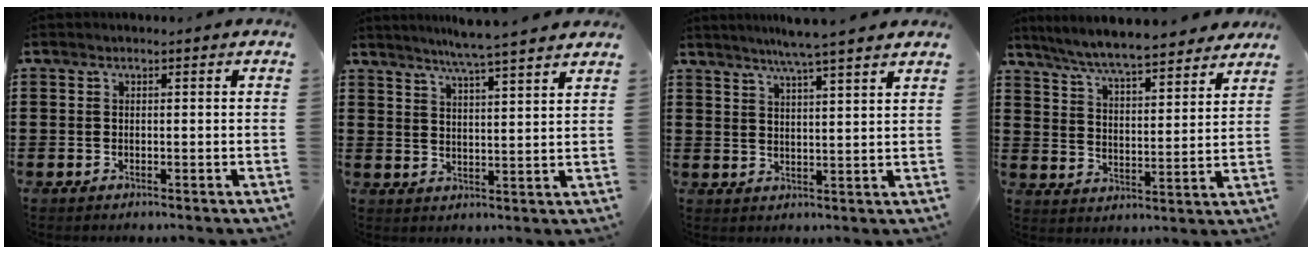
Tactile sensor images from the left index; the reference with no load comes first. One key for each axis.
{"total": 5.4, "fx": 4.8, "fy": -1.1, "fz": 2.2, "tx": -0.059, "ty": -0.023, "tz": 0.082}
{"total": 5.5, "fx": 4.7, "fy": -1.1, "fz": 2.5, "tx": -0.062, "ty": -0.017, "tz": 0.081}
{"total": 7.1, "fx": 6.7, "fy": 0.5, "fz": 2.3, "tx": -0.074, "ty": -0.037, "tz": 0.118}